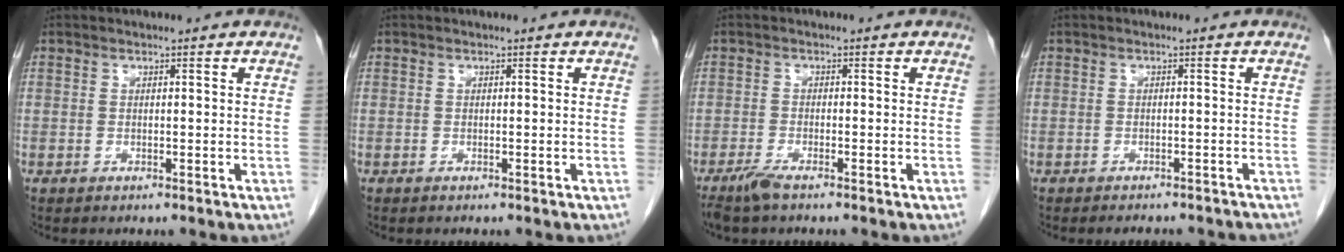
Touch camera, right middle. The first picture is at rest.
{"total": 0.0}
{"total": 2.6, "force": [-2.0, 0.2, 1.6], "torque": [-0.040, -0.007, -0.041]}
{"total": 7.5, "force": [-6.9, 1.9, 2.2], "torque": [-0.022, -0.004, -0.073]}